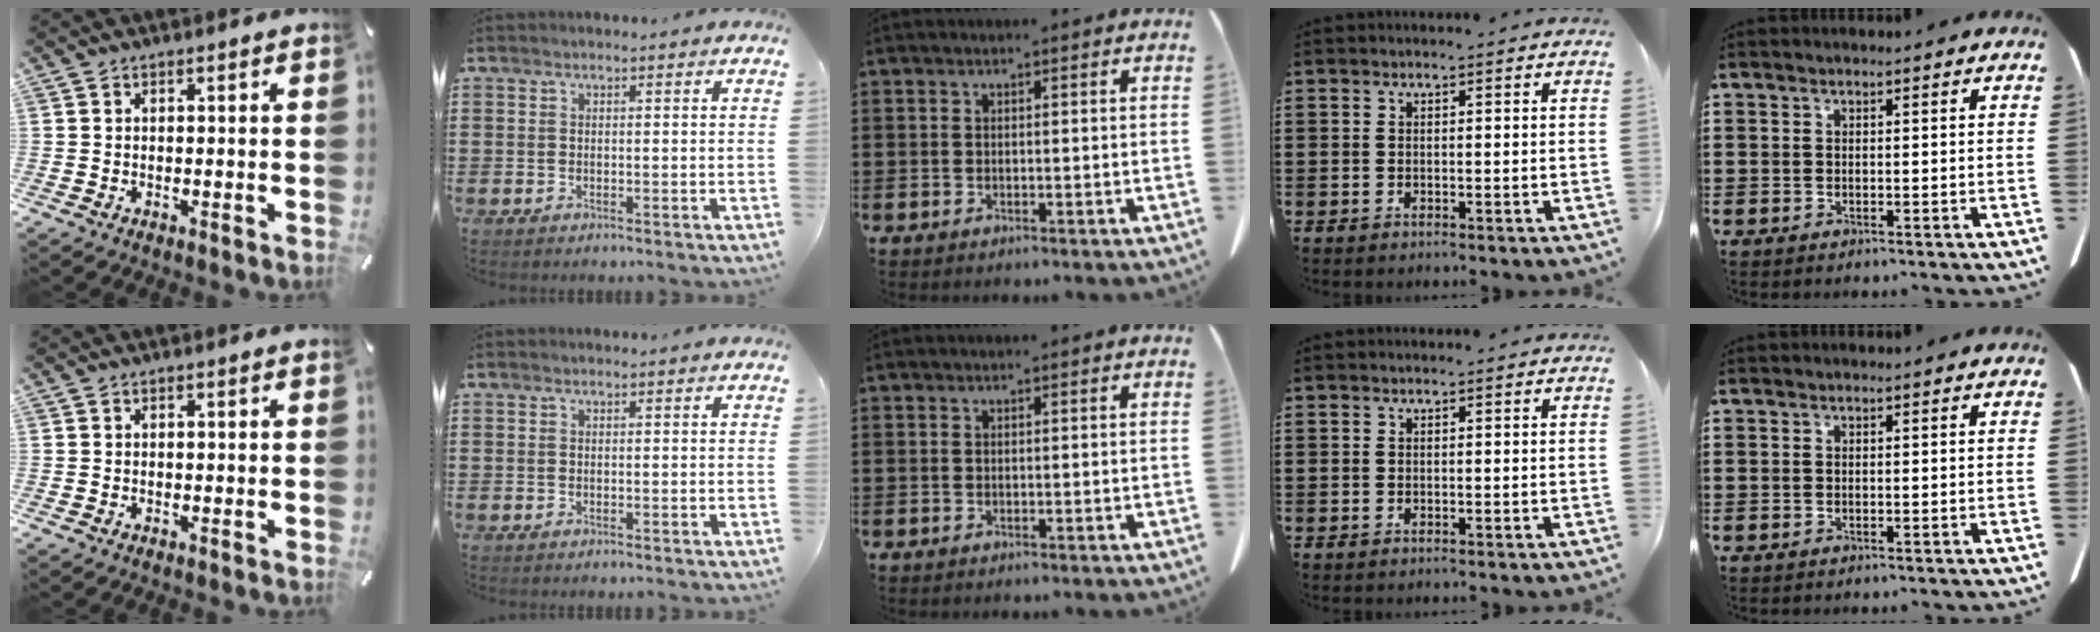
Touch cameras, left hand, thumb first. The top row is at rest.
{}